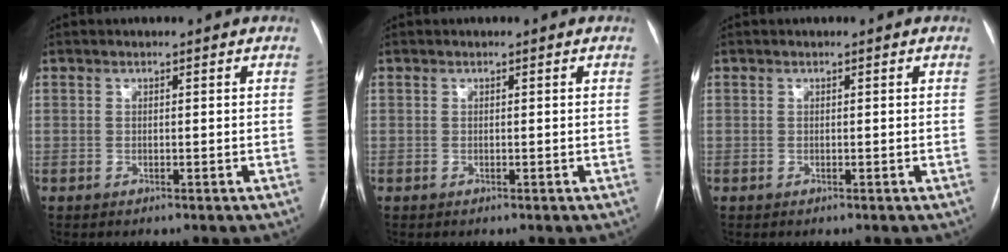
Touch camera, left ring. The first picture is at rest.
{"total": 0.0}
{"total": 0.0}